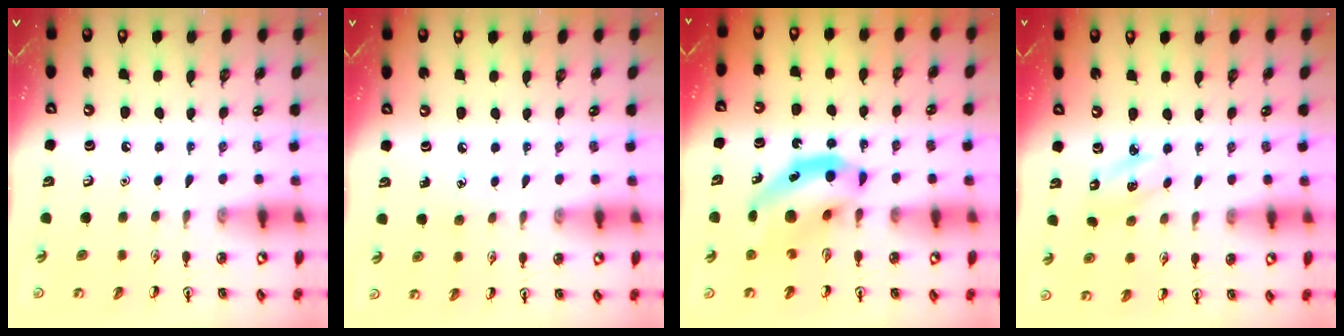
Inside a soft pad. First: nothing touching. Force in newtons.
{"total": 3.0, "press": 2.8, "slide": 1.1}
{"total": 12.4, "press": 11.8, "slide": 3.6}
{"total": 2.6, "press": 2.5, "slide": 0.6}